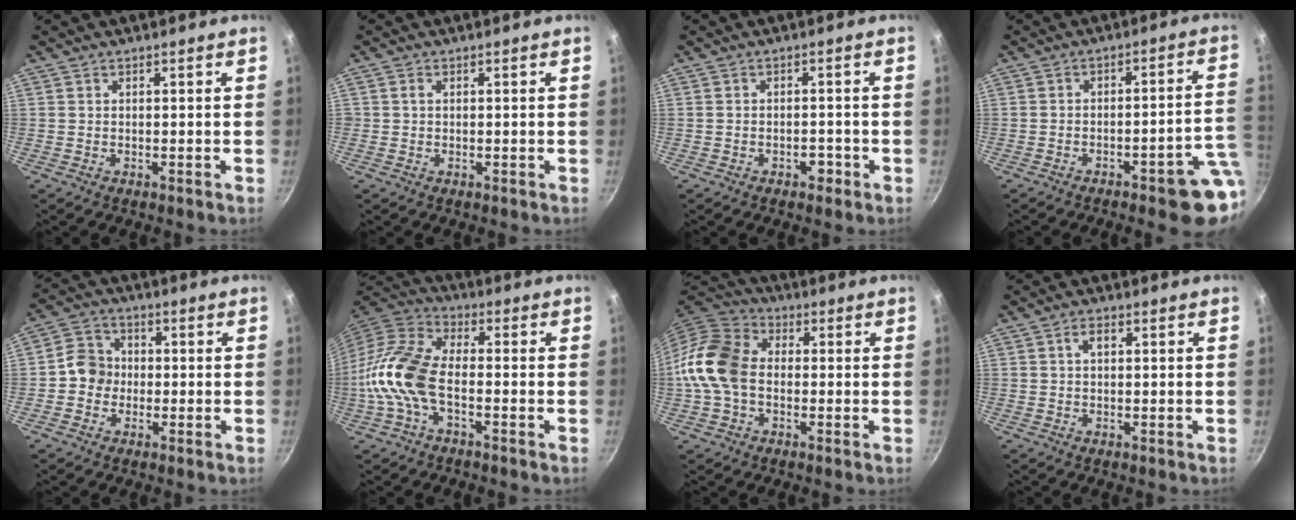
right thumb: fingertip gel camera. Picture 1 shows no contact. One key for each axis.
{"total": 0.9, "fx": 0.2, "fy": 0.7, "fz": 0.5, "tx": -0.007, "ty": 0.002, "tz": 0.002}
{"total": 2.4, "fx": -1.3, "fy": 1.4, "fz": 1.4, "tx": -0.010, "ty": 0.016, "tz": -0.014}
{"total": 10.6, "fx": -4.0, "fy": 2.7, "fz": 9.4, "tx": -0.089, "ty": 0.039, "tz": -0.046}
{"total": 6.3, "fx": -0.8, "fy": 5.7, "fz": 2.5, "tx": -0.009, "ty": 0.018, "tz": -0.033}
{"total": 13.3, "fx": -3.2, "fy": 6.9, "fz": 10.9, "tx": -0.213, "ty": 0.037, "tz": -0.079}
{"total": 12.5, "fx": -1.0, "fy": 9.2, "fz": 8.5, "tx": -0.140, "ty": 0.029, "tz": -0.040}
{"total": 2.2, "fx": 0.5, "fy": 1.3, "fz": 1.7, "tx": -0.029, "ty": 0.005, "tz": 0.009}